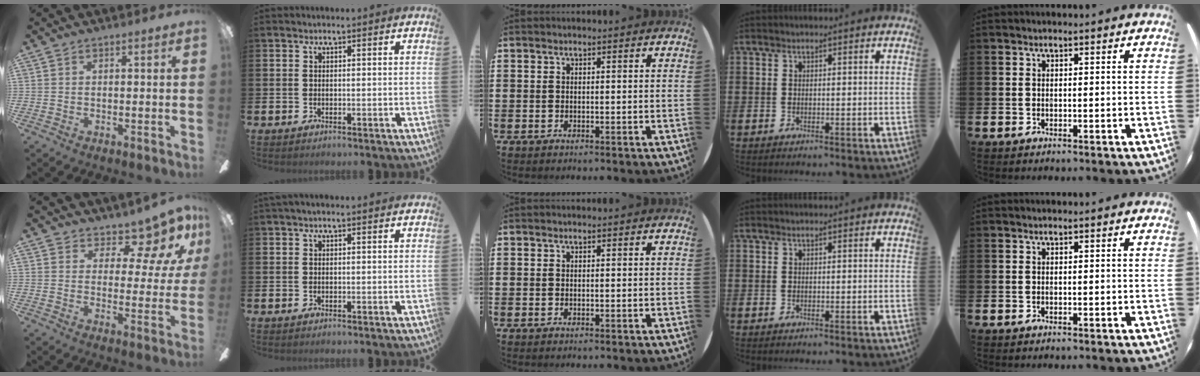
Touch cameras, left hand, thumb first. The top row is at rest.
{"thumb": {"total": 10.1, "force": [8.0, 4.5, 4.2], "torque": [-0.061, -0.063, 0.146]}, "index": {"total": 0.7, "force": [0.5, 0.1, 0.5], "torque": [-0.008, 0.001, 0.008]}}